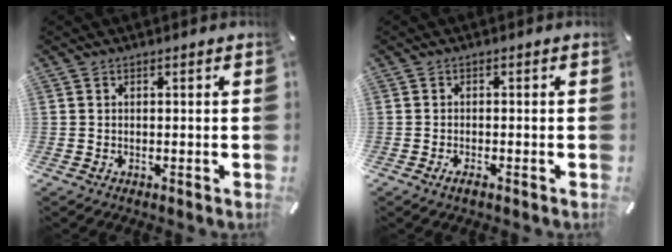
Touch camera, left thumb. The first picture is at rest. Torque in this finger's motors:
{"motor_torque": [0.28, 0.27, 0.00, 0.03, 0.00]}